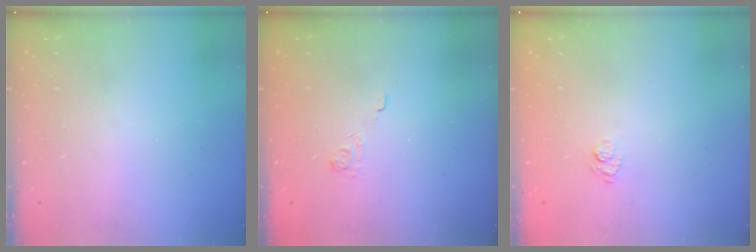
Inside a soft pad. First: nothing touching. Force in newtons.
{"total": 2.1, "press": 1.5, "slide": 1.4}
{"total": 6.6, "press": 6.5, "slide": 1.4}